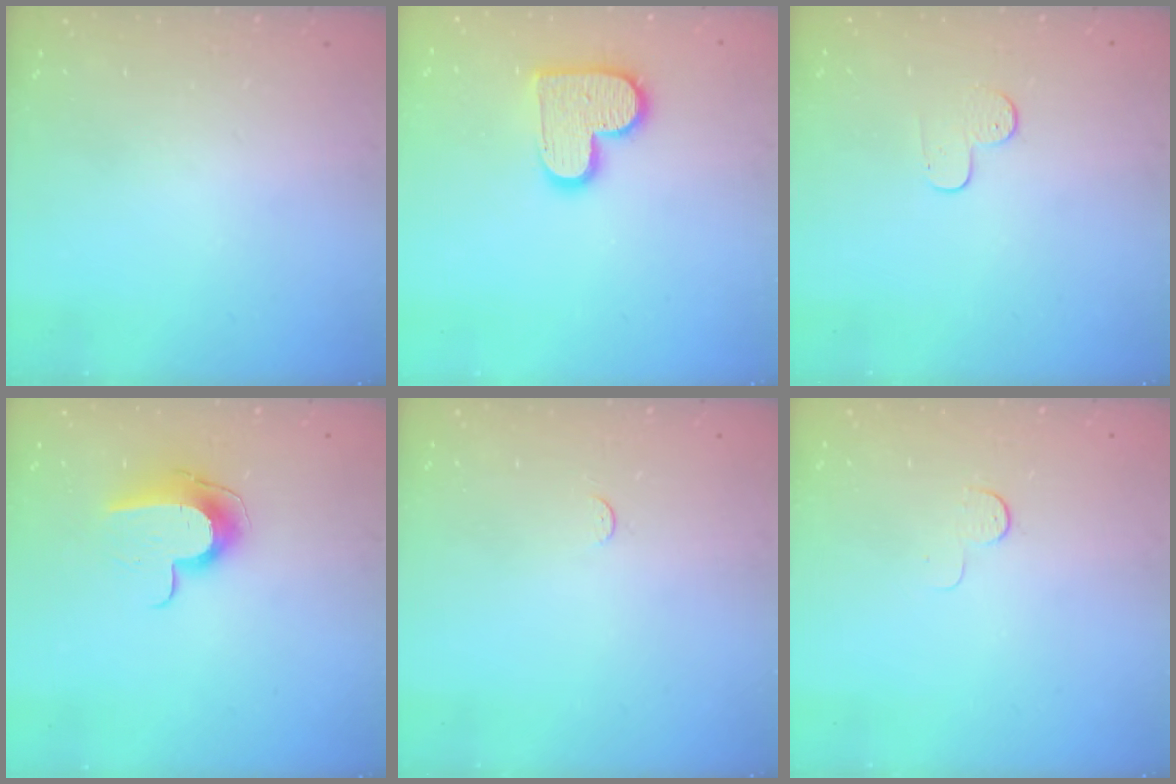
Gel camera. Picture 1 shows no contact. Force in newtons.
{"total": 12.8, "press": 12.7, "slide": 0.6}
{"total": 5.3, "press": 5.3, "slide": 0.5}
{"total": 10.1, "press": 10.0, "slide": 0.5}
{"total": 2.5, "press": 2.5, "slide": 0.3}
{"total": 3.8, "press": 3.8, "slide": 0.4}